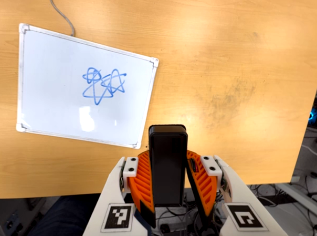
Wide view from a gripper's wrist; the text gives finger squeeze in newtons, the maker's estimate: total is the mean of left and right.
{"total": 5.6, "left": 4.9, "right": 6.3}